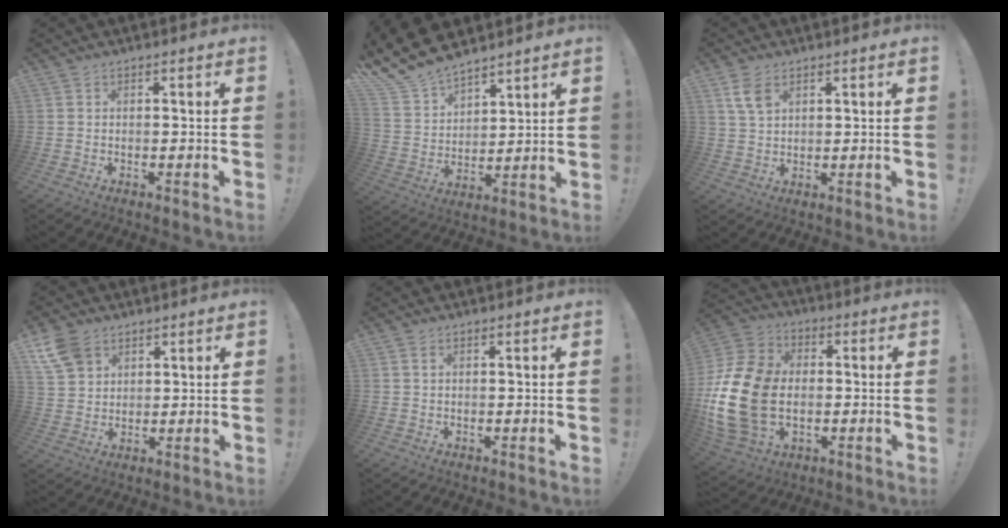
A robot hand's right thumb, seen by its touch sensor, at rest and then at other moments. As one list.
[{"total": 12.4, "force": [11.3, 4.5, 2.2], "torque": [-0.076, -0.090, 0.214]}, {"total": 5.7, "force": [3.1, 3.4, 3.5], "torque": [-0.066, -0.007, 0.060]}, {"total": 8.9, "force": [5.2, 6.2, 3.7], "torque": [-0.075, -0.022, 0.105]}, {"total": 1.1, "force": [0.5, 0.5, 0.8], "torque": [-0.026, 0.005, 0.010]}, {"total": 21.9, "force": [-2.5, 15.8, 15.0], "torque": [-0.297, 0.033, -0.033]}]